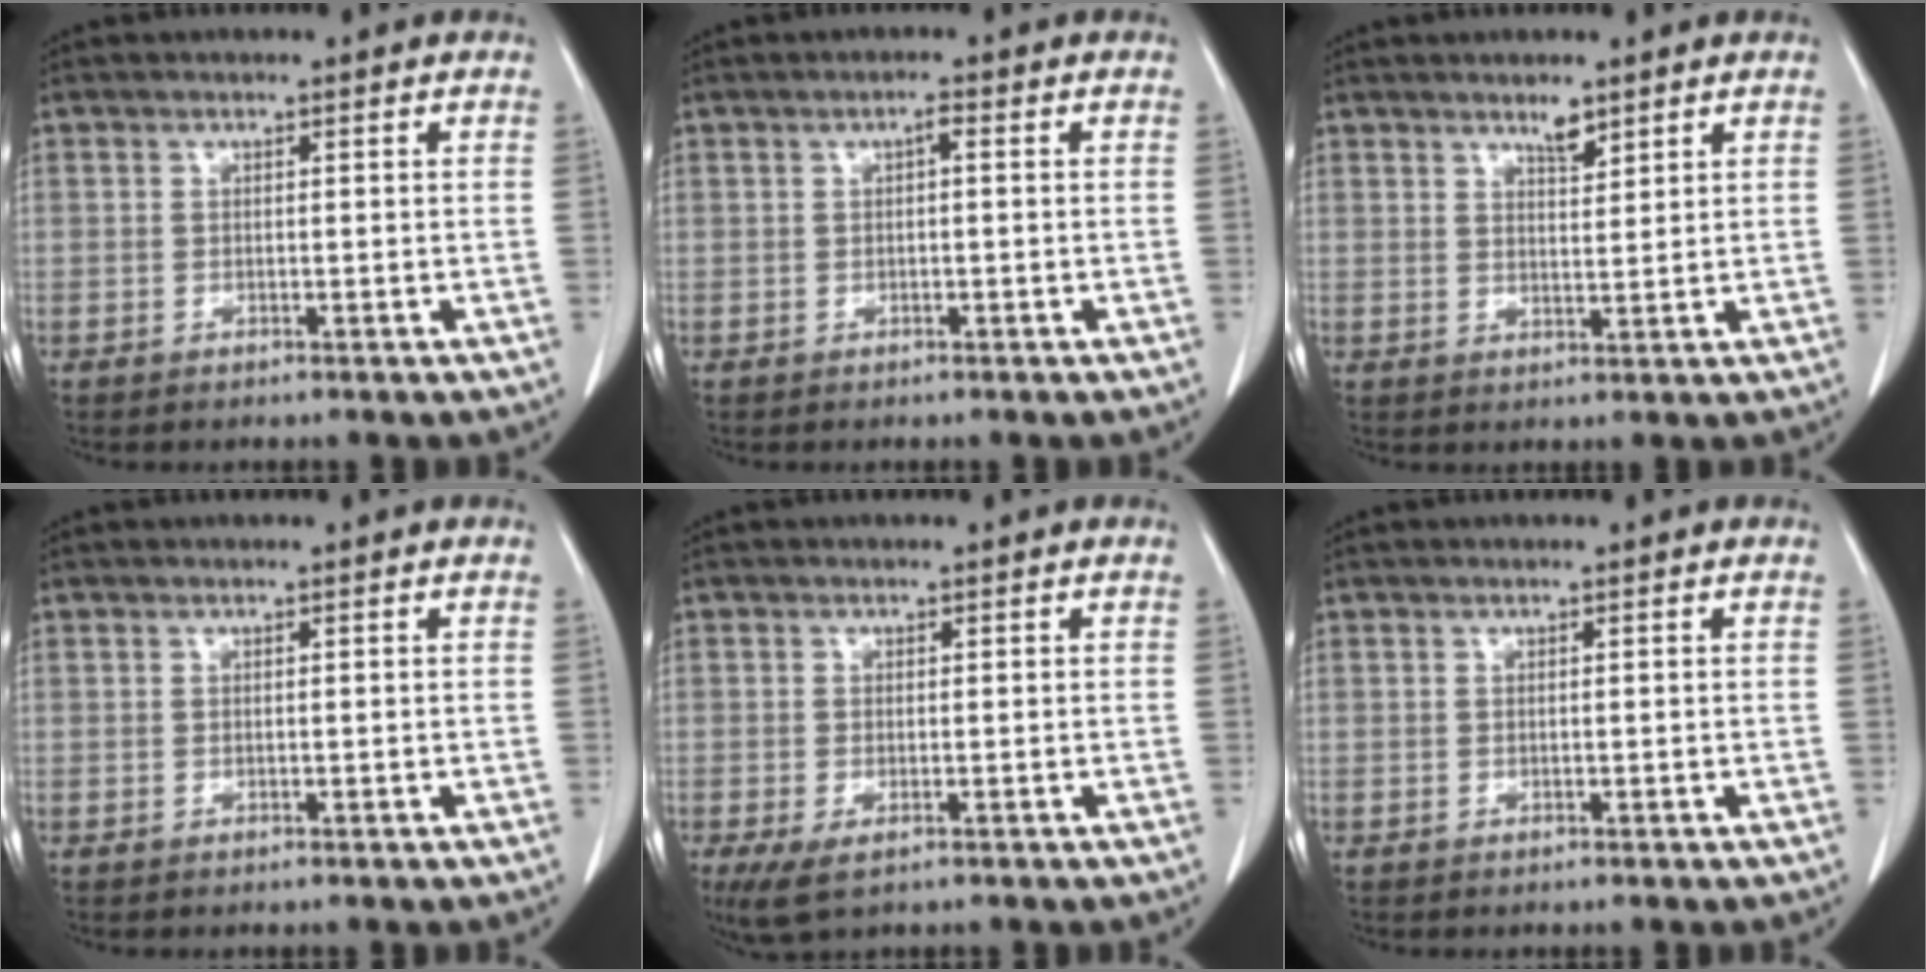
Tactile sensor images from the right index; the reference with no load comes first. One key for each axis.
{"total": 1.1, "fx": 0.1, "fy": 0.3, "fz": 1.1, "tx": -0.017, "ty": 0.004, "tz": 0.001}
{"total": 2.6, "fx": 2.1, "fy": 0.6, "fz": 1.4, "tx": -0.027, "ty": -0.004, "tz": 0.037}
{"total": 0.0}
{"total": 3.8, "fx": -1.9, "fy": 1.5, "fz": 2.9, "tx": -0.058, "ty": -0.010, "tz": -0.028}
{"total": 0.0}